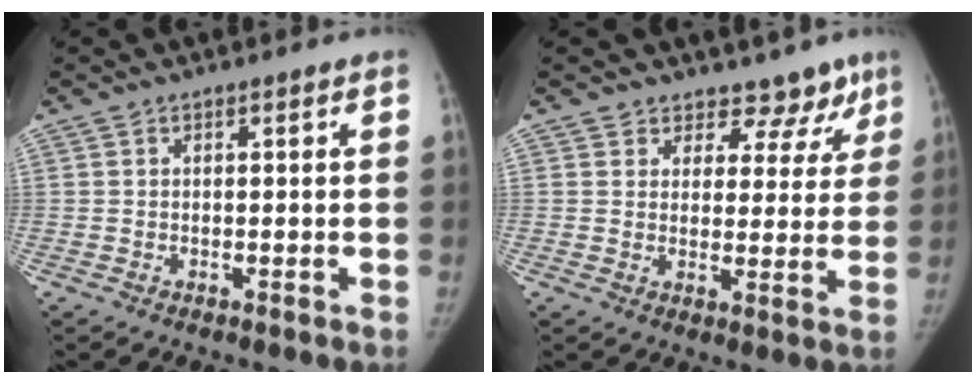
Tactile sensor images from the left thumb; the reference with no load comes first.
{"total": 8.7, "force": [6.8, 5.3, 1.2], "torque": [0.037, -0.031, 0.075]}